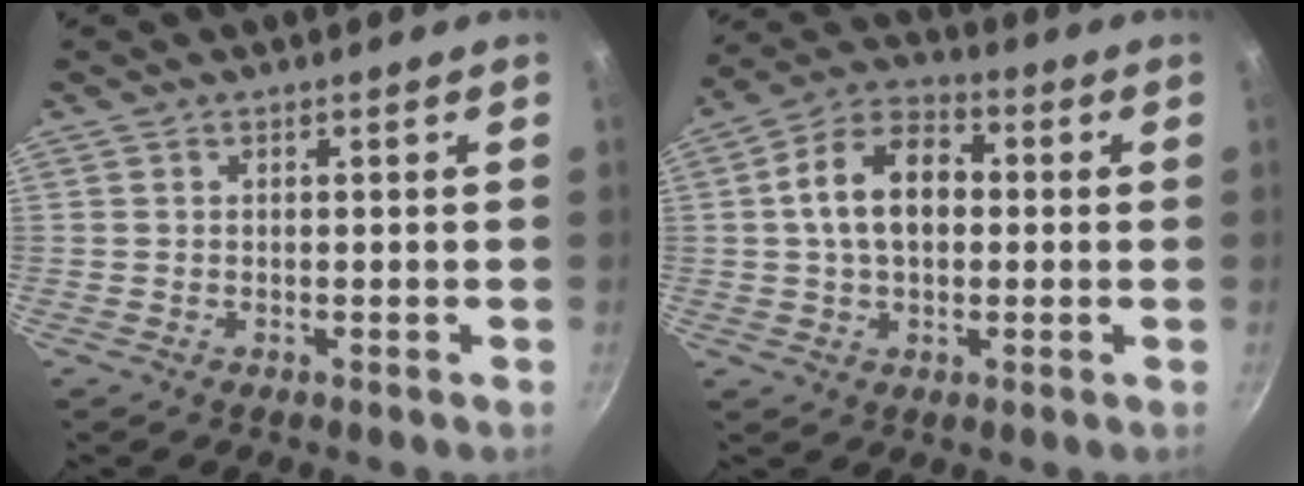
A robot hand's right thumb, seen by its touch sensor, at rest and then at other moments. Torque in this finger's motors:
{"motor_torque": [-0.26, 1.43, 1.17, 0.12, 0.27]}